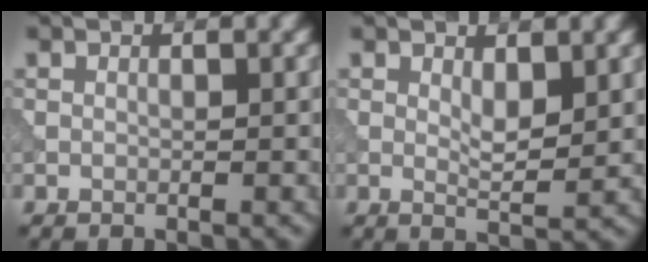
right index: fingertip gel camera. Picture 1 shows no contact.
{"total": 2.2, "force": [0.6, 0.7, 2.0], "torque": [-0.035, -0.007, 0.013]}